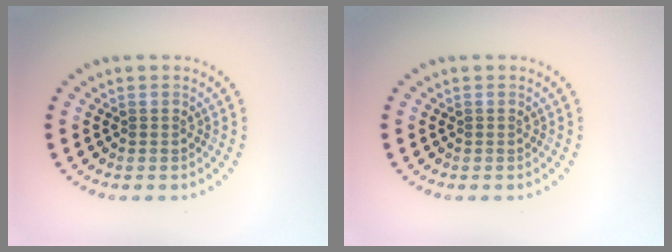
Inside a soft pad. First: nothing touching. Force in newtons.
{"total": 0.0}